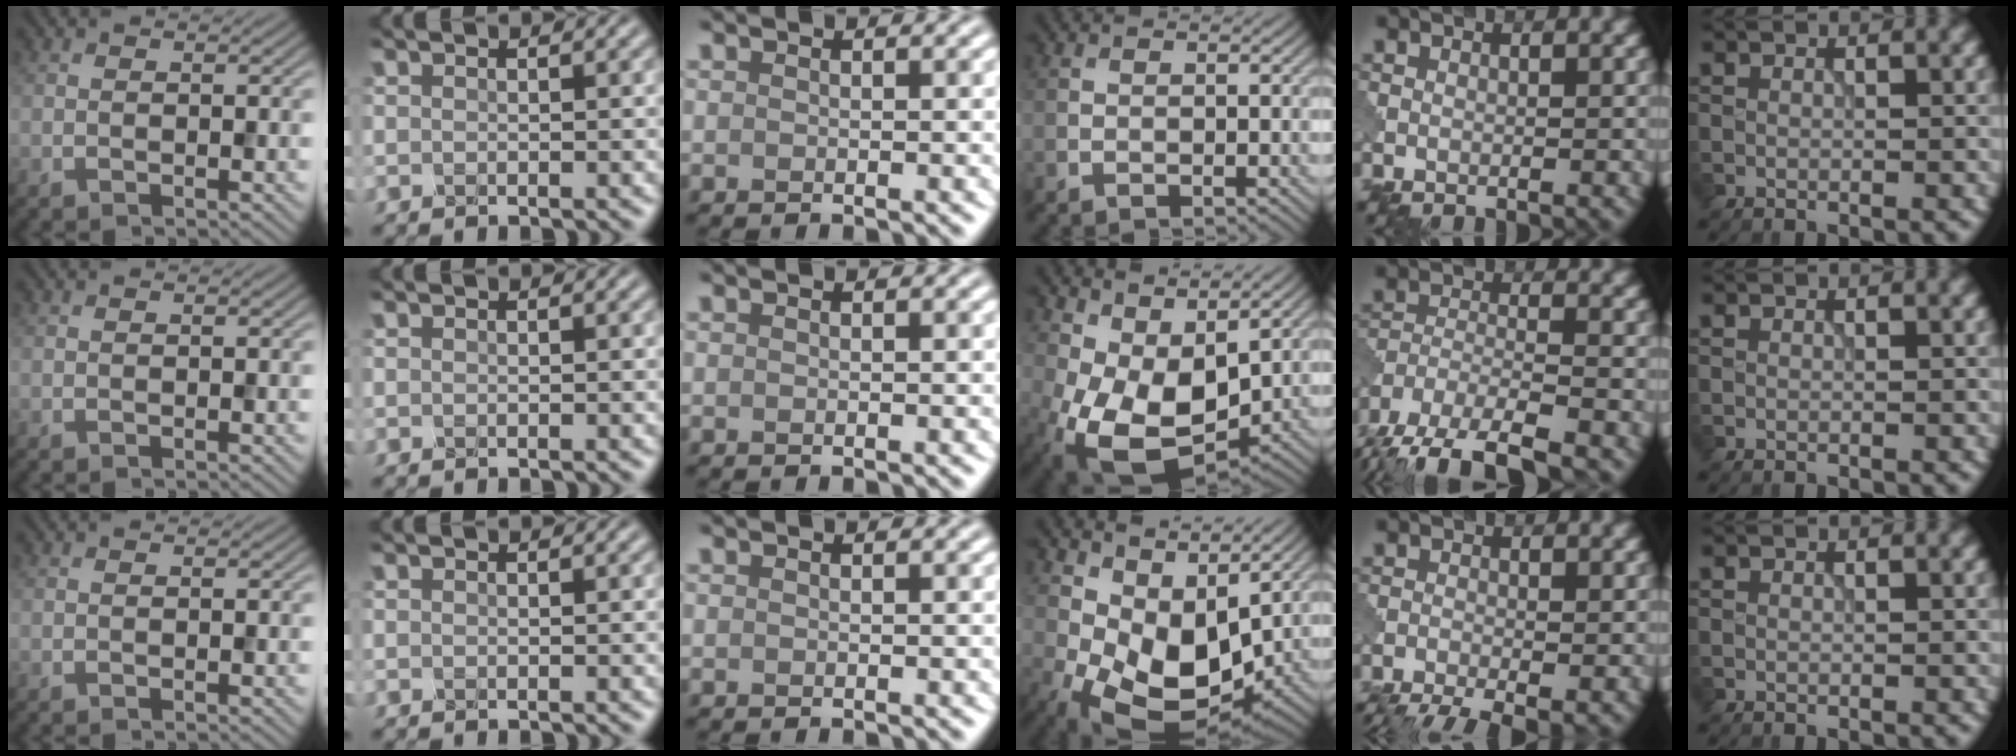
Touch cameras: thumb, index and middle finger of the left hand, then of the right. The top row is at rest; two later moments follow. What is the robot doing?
{"motion": "squeeze", "object": "foam earplug"}